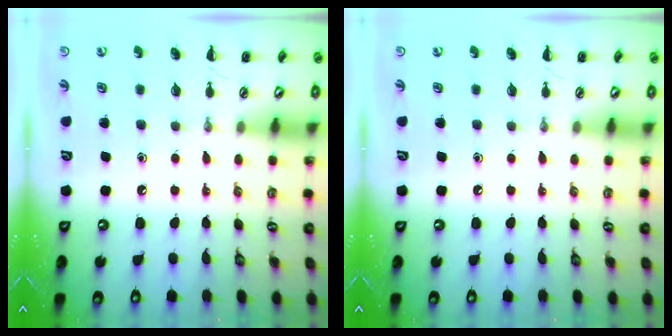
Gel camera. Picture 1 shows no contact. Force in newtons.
{"total": 0.0}